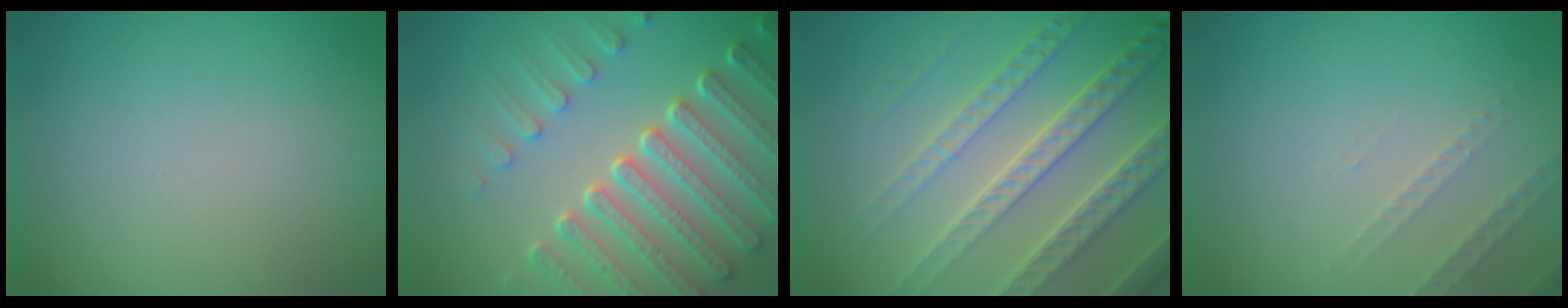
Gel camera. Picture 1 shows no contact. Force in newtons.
{"total": 7.4, "press": 5.5, "slide": 4.9}
{"total": 7.7, "press": 5.3, "slide": 5.6}
{"total": 1.5, "press": 1.4, "slide": 0.4}